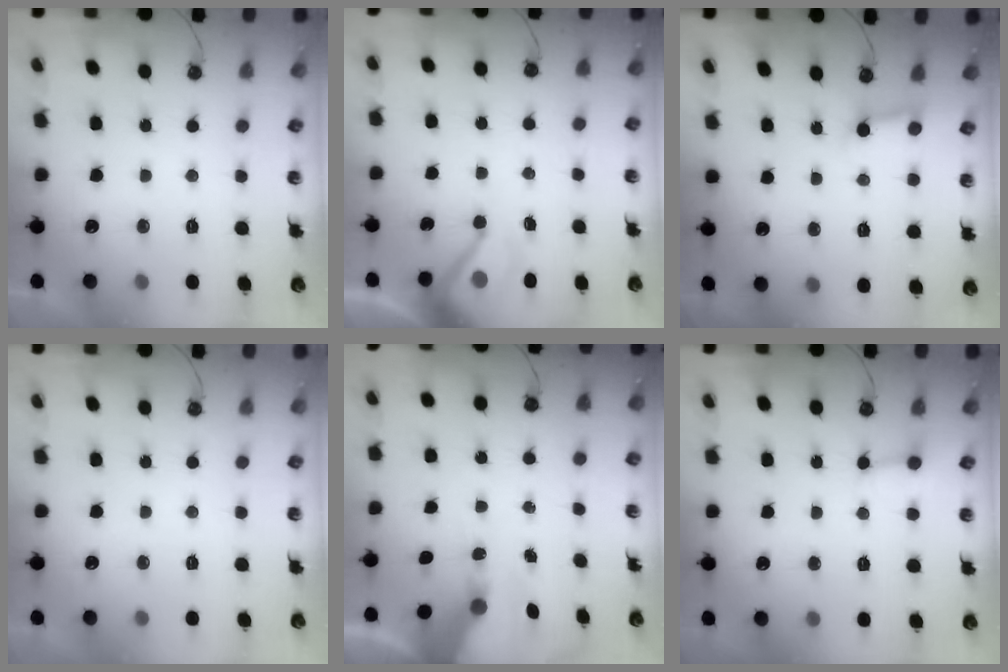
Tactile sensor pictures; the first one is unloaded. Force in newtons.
{"total": 8.5, "press": 8.5, "slide": 0.9}
{"total": 4.2, "press": 4.2, "slide": 0.1}
{"total": 0.0}
{"total": 8.9, "press": 8.8, "slide": 1.2}
{"total": 2.9, "press": 2.9, "slide": 0.3}